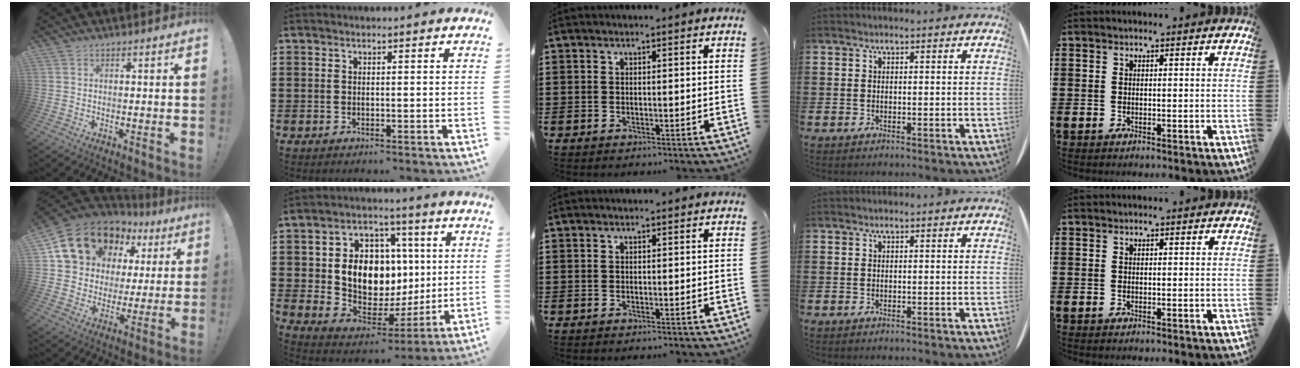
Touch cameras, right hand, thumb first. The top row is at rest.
{"thumb": {"total": 17.6, "force": [10.3, 12.4, 7.2], "torque": [-0.119, -0.060, 0.212]}, "index": {"total": 10.9, "force": [2.2, 8.6, 6.2], "torque": [-0.127, 0.001, 0.045]}}